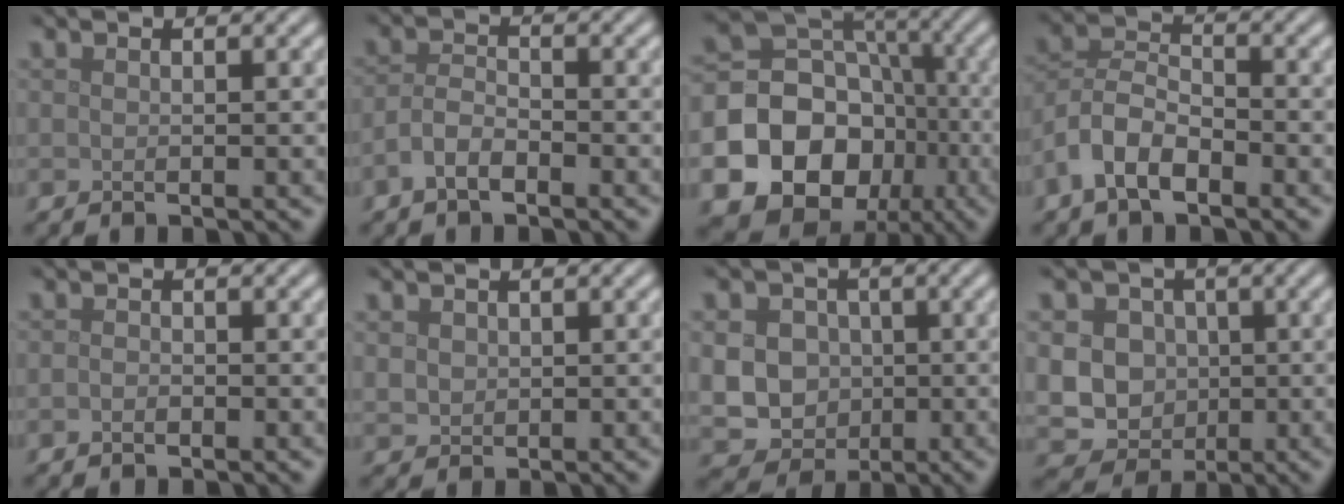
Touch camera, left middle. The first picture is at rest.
{"total": 2.6, "force": [-1.6, 1.1, 1.6], "torque": [-0.034, 0.006, -0.038]}
{"total": 19.5, "force": [-6.5, 17.1, 6.7], "torque": [-0.143, -0.033, -0.111]}
{"total": 4.9, "force": [-2.8, 2.6, 3.1], "torque": [-0.062, 0.007, -0.063]}
{"total": 0.8, "force": [-0.4, 0.5, 0.5], "torque": [-0.010, -0.001, -0.010]}
{"total": 1.4, "force": [0.4, 1.2, 0.5], "torque": [-0.011, -0.004, 0.011]}
{"total": 10.1, "force": [0.0, 9.3, 3.8], "torque": [-0.080, 0.015, -0.026]}
{"total": 10.8, "force": [0.4, 10.0, 4.2], "torque": [-0.077, 0.018, -0.011]}